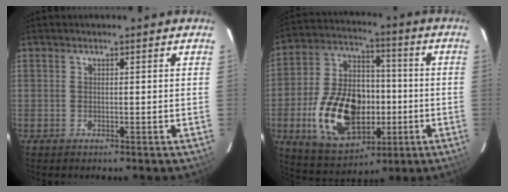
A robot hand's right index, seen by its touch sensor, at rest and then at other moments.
{"total": 20.0, "force": [-4.7, 13.0, 14.5], "torque": [-0.306, 0.018, -0.058]}